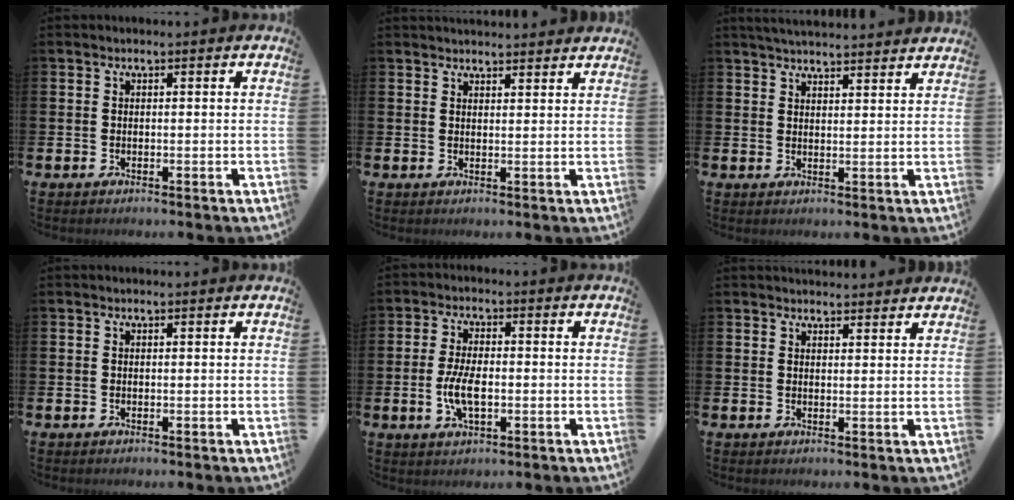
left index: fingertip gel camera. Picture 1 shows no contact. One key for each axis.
{"total": 2.5, "fx": 2.5, "fy": 0.2, "fz": -0.1, "tx": -0.003, "ty": -0.012, "tz": 0.046}
{"total": 3.7, "fx": 3.7, "fy": -0.1, "fz": 0.2, "tx": -0.011, "ty": -0.019, "tz": 0.067}
{"total": 0.0}
{"total": 5.1, "fx": -0.7, "fy": 2.2, "fz": 4.6, "tx": -0.089, "ty": -0.002, "tz": -0.017}
{"total": 2.6, "fx": 2.5, "fy": 0.4, "fz": -0.1, "tx": 0.005, "ty": -0.016, "tz": 0.045}